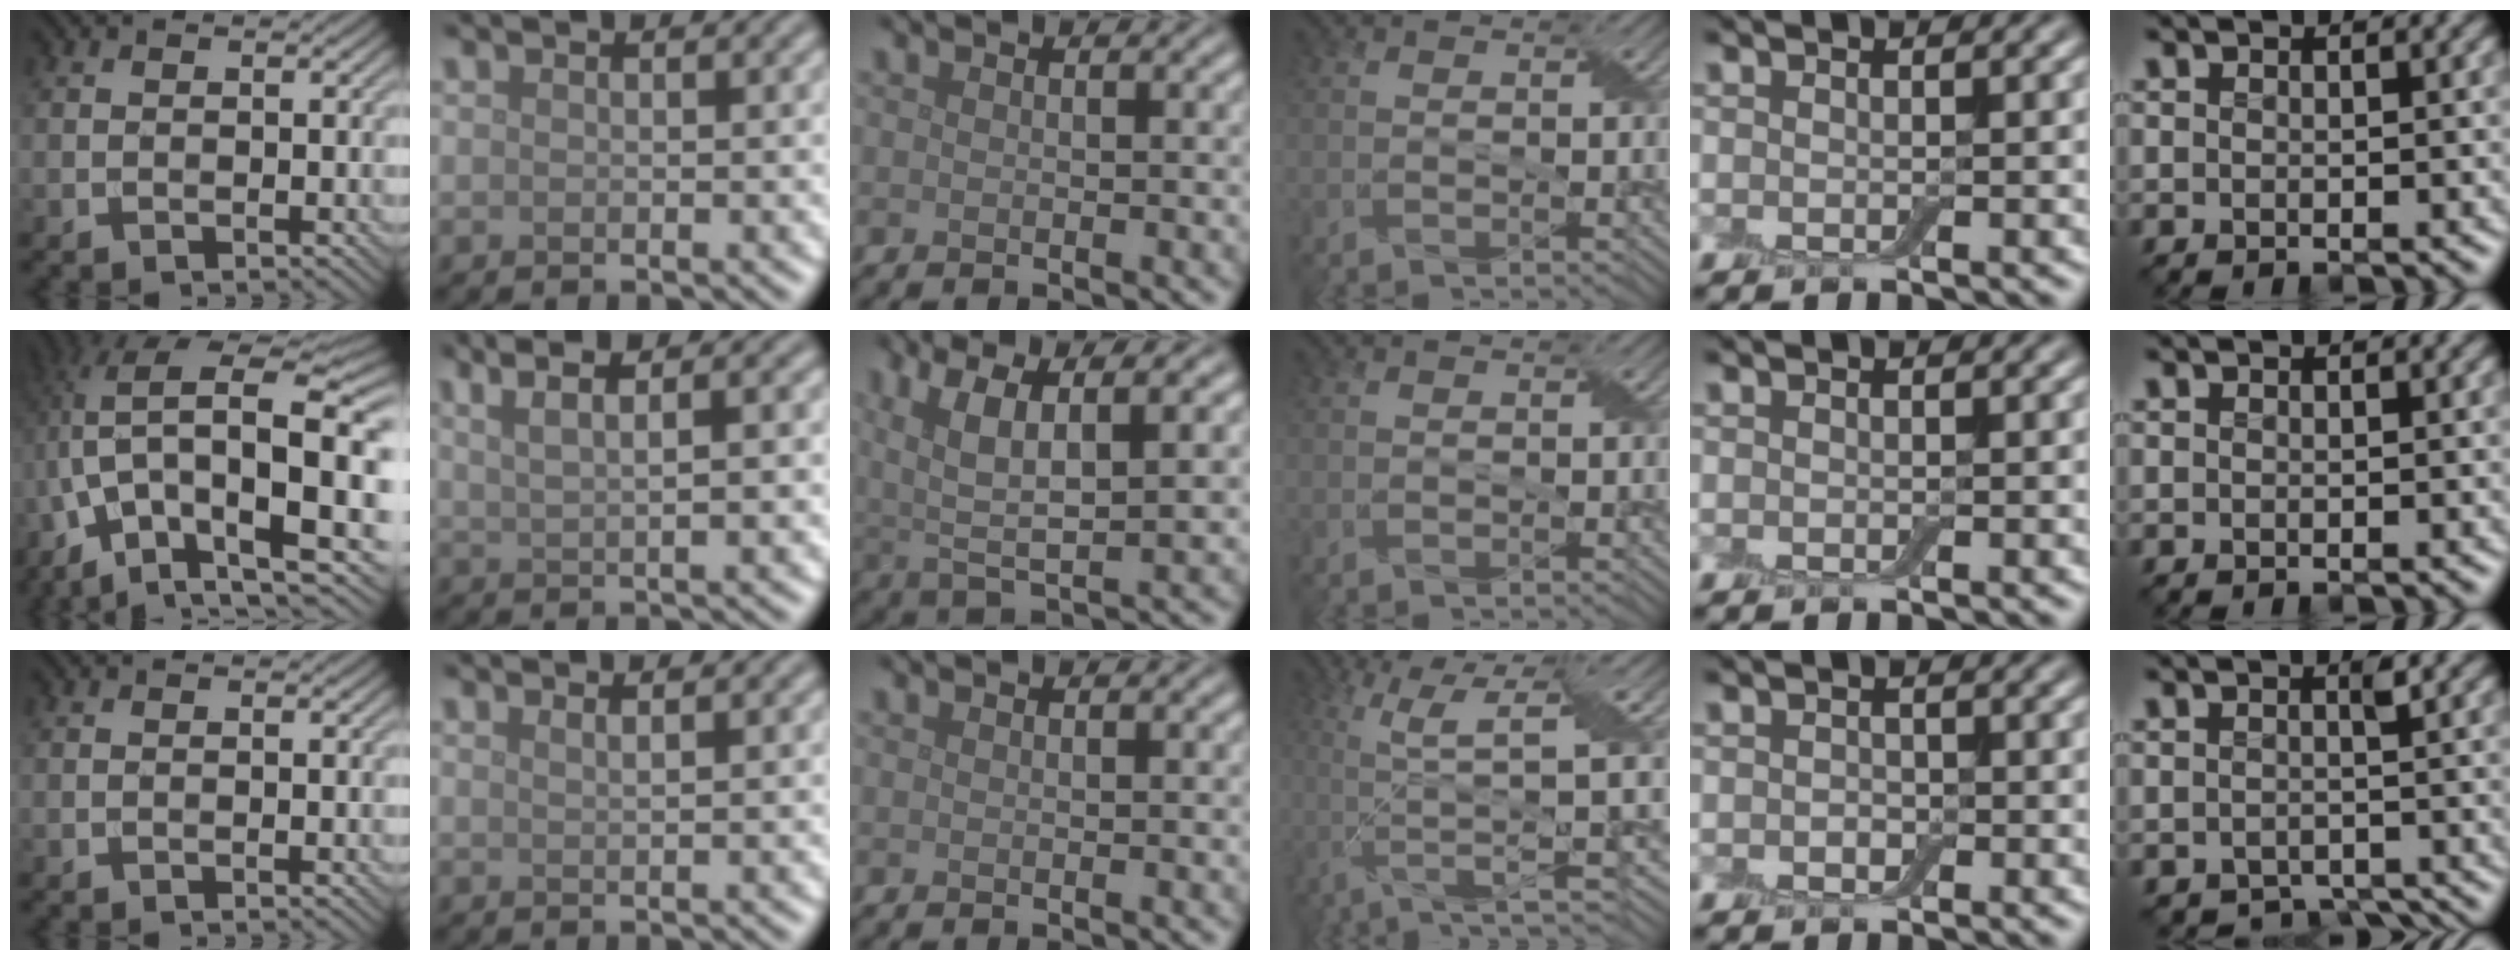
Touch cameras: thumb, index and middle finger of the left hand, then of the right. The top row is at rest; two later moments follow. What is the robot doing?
{"motion": "peel", "object": "bubble wrap"}